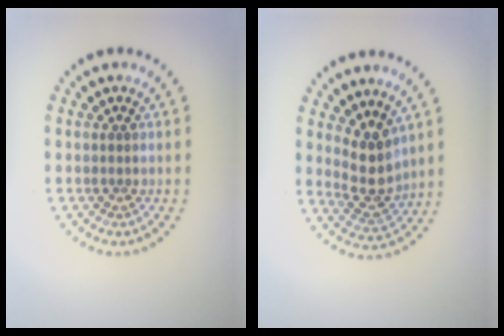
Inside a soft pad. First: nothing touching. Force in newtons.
{"total": 3.6, "press": 3.2, "slide": 1.7}